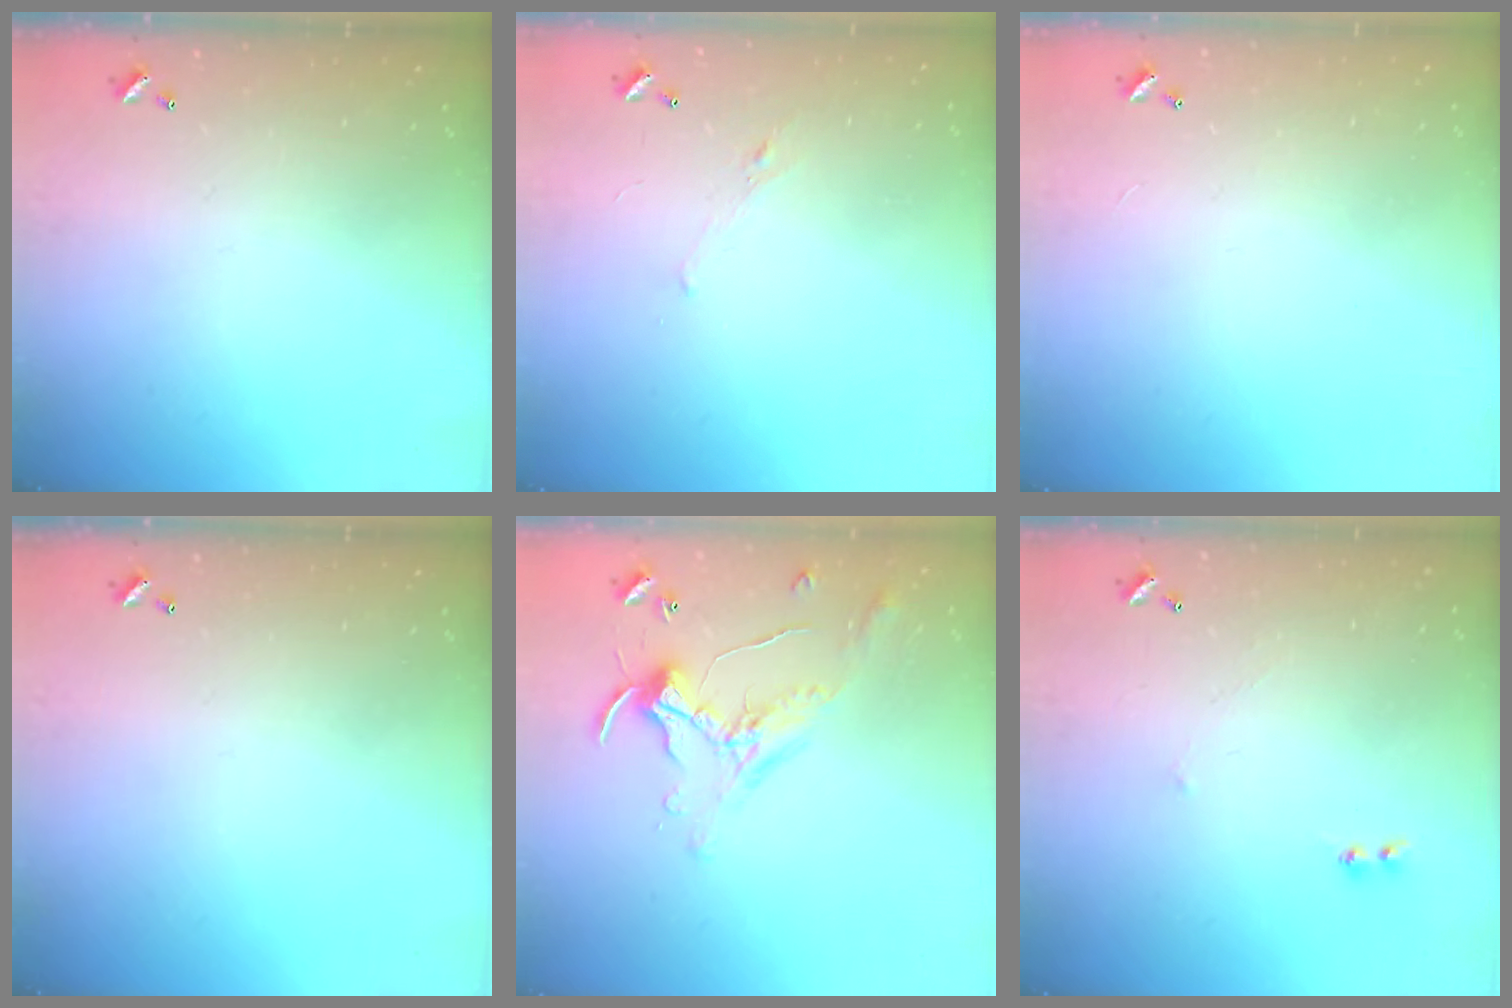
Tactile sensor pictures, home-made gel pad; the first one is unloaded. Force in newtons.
{"total": 0.7, "press": 0.2, "slide": 0.6}
{"total": 2.8, "press": 2.8, "slide": 0.3}
{"total": 0.0}
{"total": 0.8, "press": 0.8, "slide": 0.2}
{"total": 2.9, "press": 2.9, "slide": 0.4}